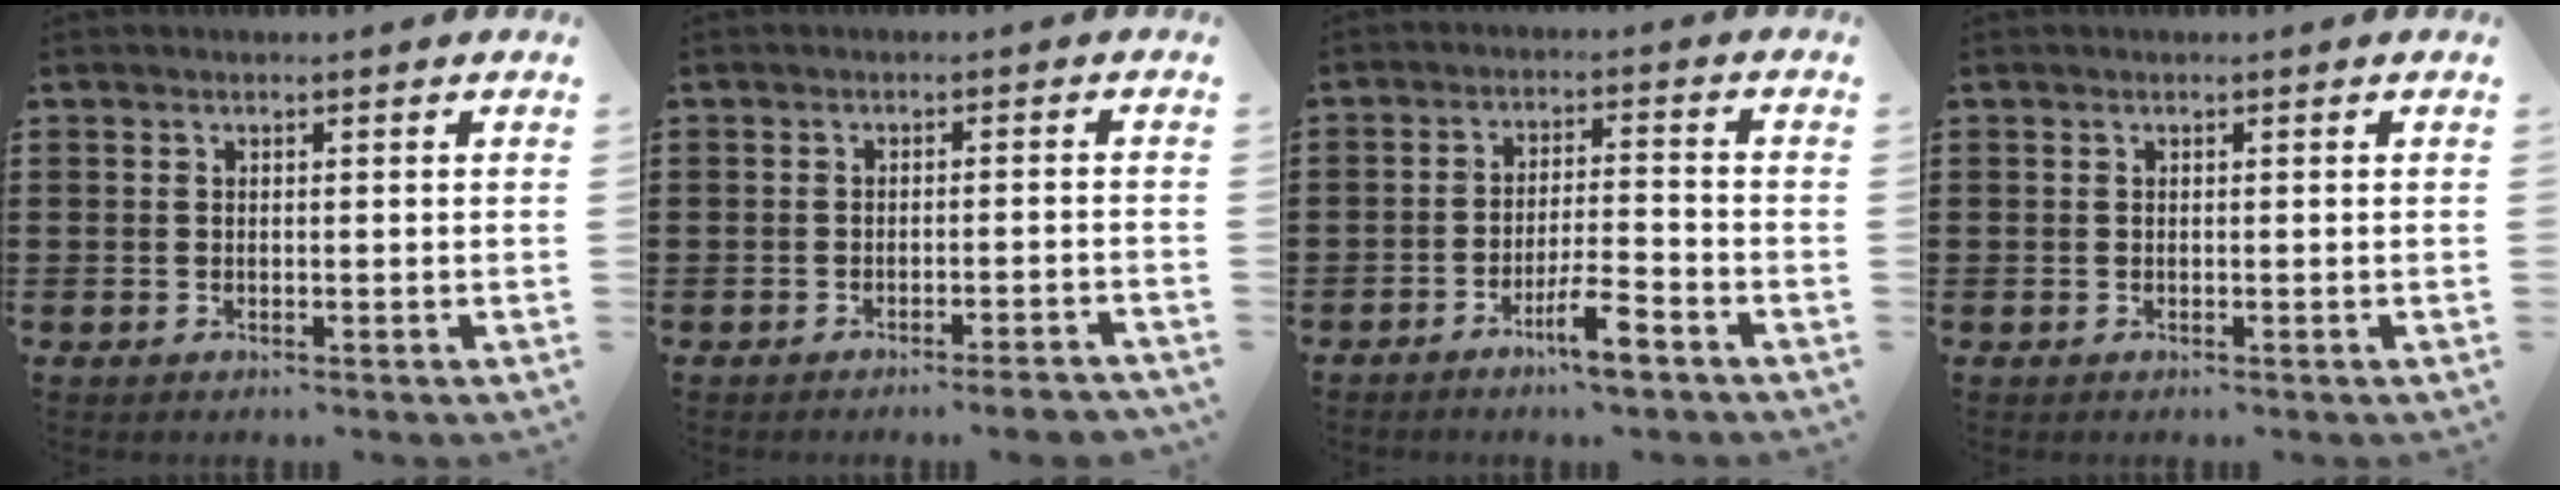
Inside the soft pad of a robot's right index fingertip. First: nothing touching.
{"total": 2.7, "force": [-2.3, -0.2, 1.4], "torque": [-0.023, -0.004, -0.043]}
{"total": 5.9, "force": [-4.1, 0.8, 4.2], "torque": [-0.081, 0.001, -0.076]}
{"total": 0.0}